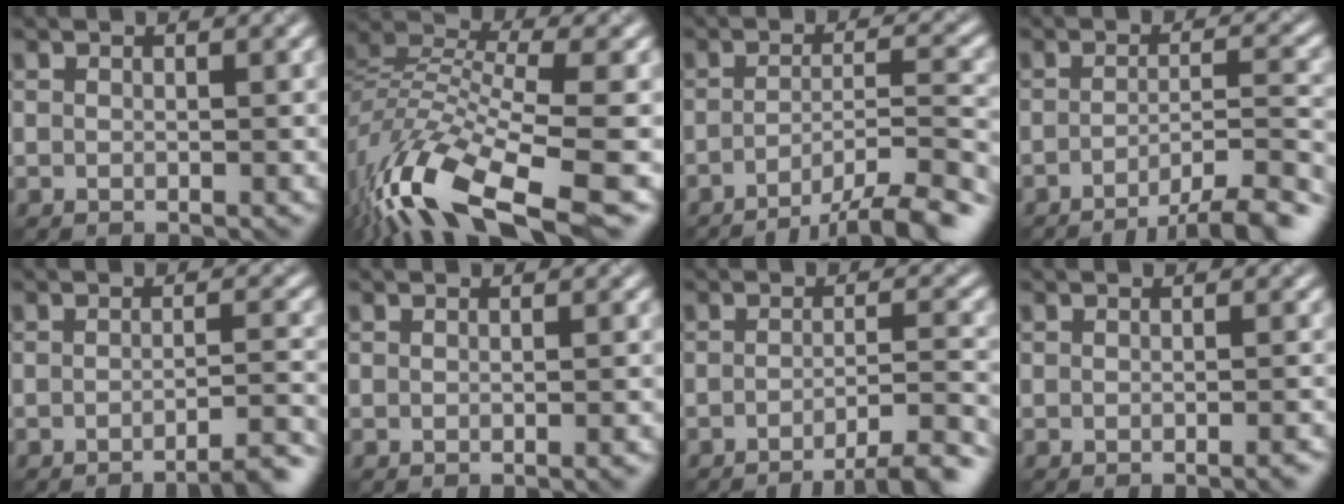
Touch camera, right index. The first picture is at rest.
{"total": 12.0, "force": [-6.9, 4.2, 8.9], "torque": [-0.180, 0.005, -0.132]}
{"total": 8.2, "force": [-5.9, 1.6, 5.5], "torque": [-0.076, 0.009, -0.090]}
{"total": 7.4, "force": [-5.0, 1.5, 5.2], "torque": [-0.072, 0.006, -0.076]}
{"total": 4.2, "force": [-3.2, 0.9, 2.6], "torque": [-0.026, 0.011, -0.047]}
{"total": 0.8, "force": [-0.5, 0.3, 0.6], "torque": [-0.004, -0.003, -0.012]}
{"total": 5.9, "force": [-4.0, 1.2, 4.2], "torque": [-0.053, 0.004, -0.056]}
{"total": 1.5, "force": [-1.0, 0.4, 1.0], "torque": [-0.002, 0.000, -0.018]}